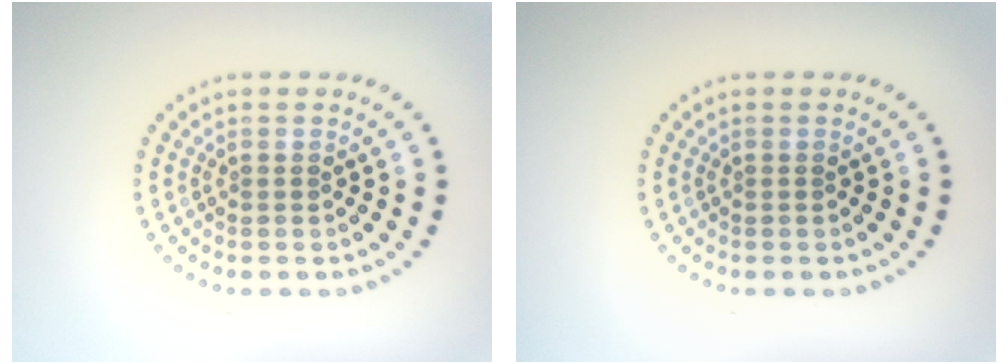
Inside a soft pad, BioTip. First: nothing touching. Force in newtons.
{"total": 0.0}